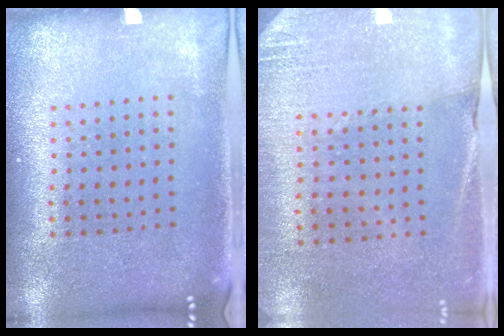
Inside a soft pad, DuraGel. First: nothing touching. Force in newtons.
{"total": 2.6, "press": 2.4, "slide": 1.0}